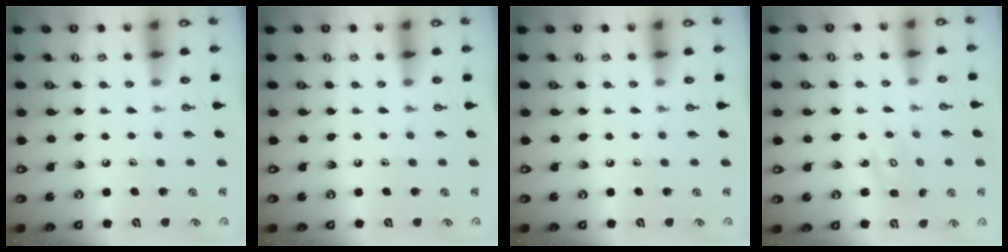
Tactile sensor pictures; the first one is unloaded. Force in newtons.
{"total": 0.0}
{"total": 0.0}
{"total": 2.7, "press": 2.7, "slide": 0.1}